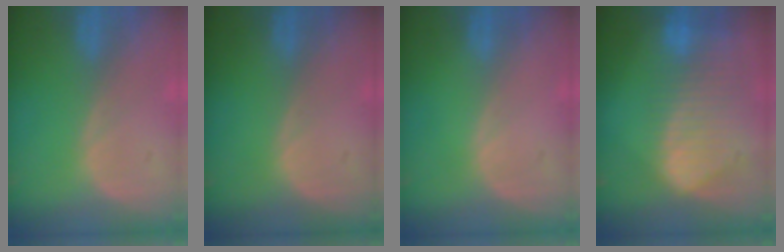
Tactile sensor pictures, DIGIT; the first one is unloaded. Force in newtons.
{"total": 0.0}
{"total": 0.0}
{"total": 10.5, "press": 9.0, "slide": 5.5}